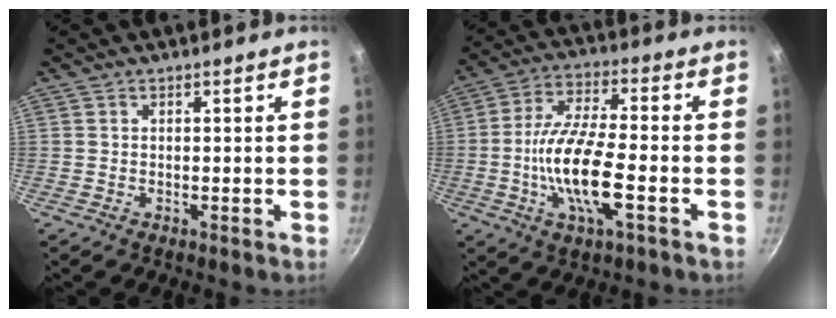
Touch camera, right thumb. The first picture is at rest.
{"total": 13.8, "force": [-3.6, 4.1, 12.6], "torque": [-0.244, 0.020, -0.076]}